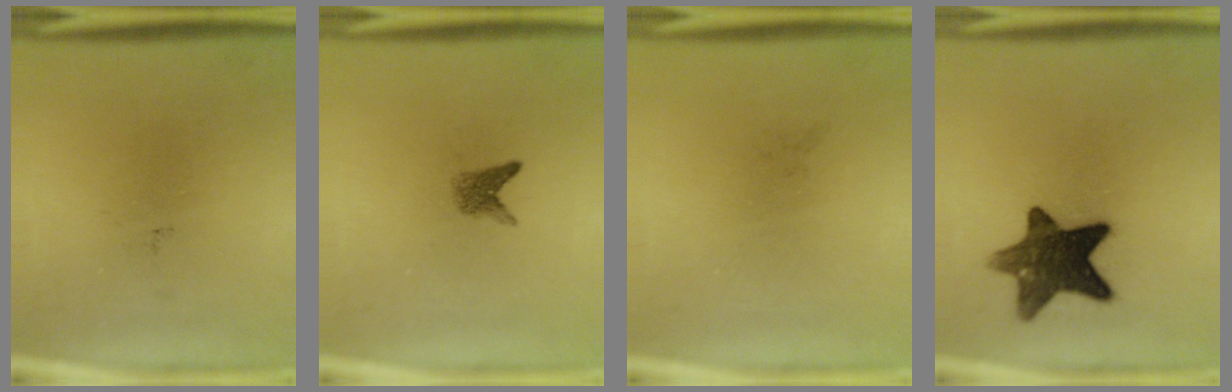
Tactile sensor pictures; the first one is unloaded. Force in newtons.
{"total": 1.8}
{"total": 0.0}
{"total": 12.3}